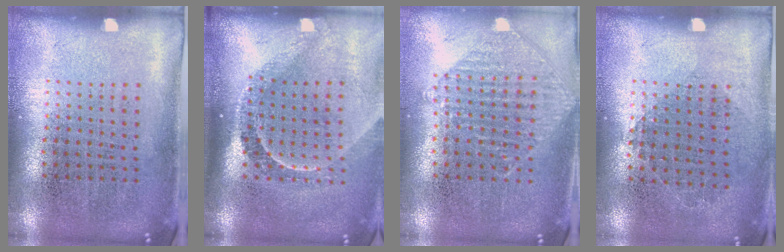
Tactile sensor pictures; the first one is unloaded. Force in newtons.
{"total": 2.2, "press": 1.5, "slide": 1.5}
{"total": 0.9, "press": 0.9, "slide": 0.1}
{"total": 0.8, "press": 0.8, "slide": 0.3}